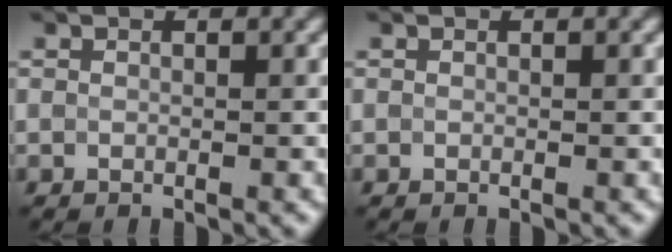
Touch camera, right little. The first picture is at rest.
{"total": 0.0}